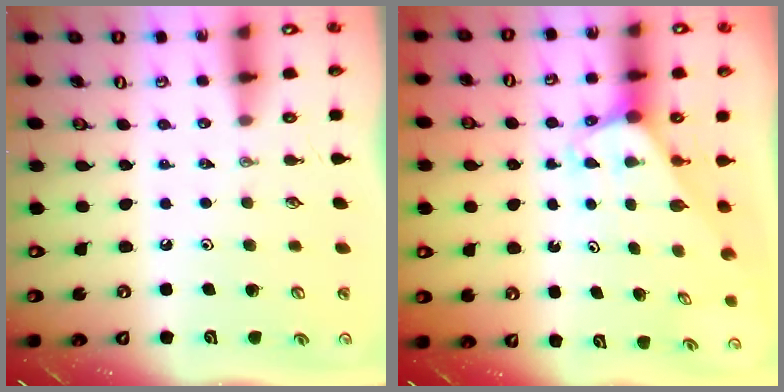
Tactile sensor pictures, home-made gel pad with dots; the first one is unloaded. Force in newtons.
{"total": 2.0, "press": 2.0, "slide": 0.2}